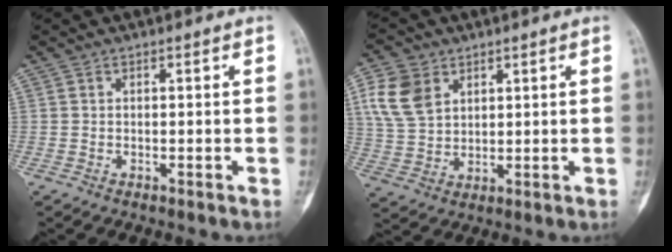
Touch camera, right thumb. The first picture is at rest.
{"total": 9.6, "force": [4.0, 7.0, 5.3], "torque": [-0.094, -0.010, 0.086]}